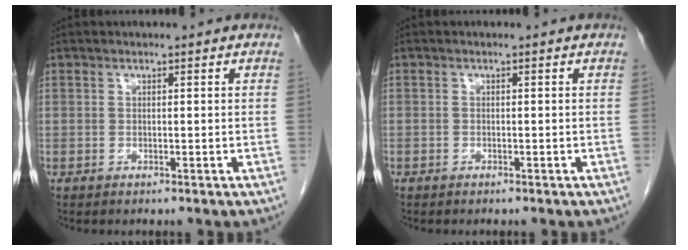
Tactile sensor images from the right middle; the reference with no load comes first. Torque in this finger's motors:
{"motor_torque": [0.97, -1.17, 0.76, 0.06]}